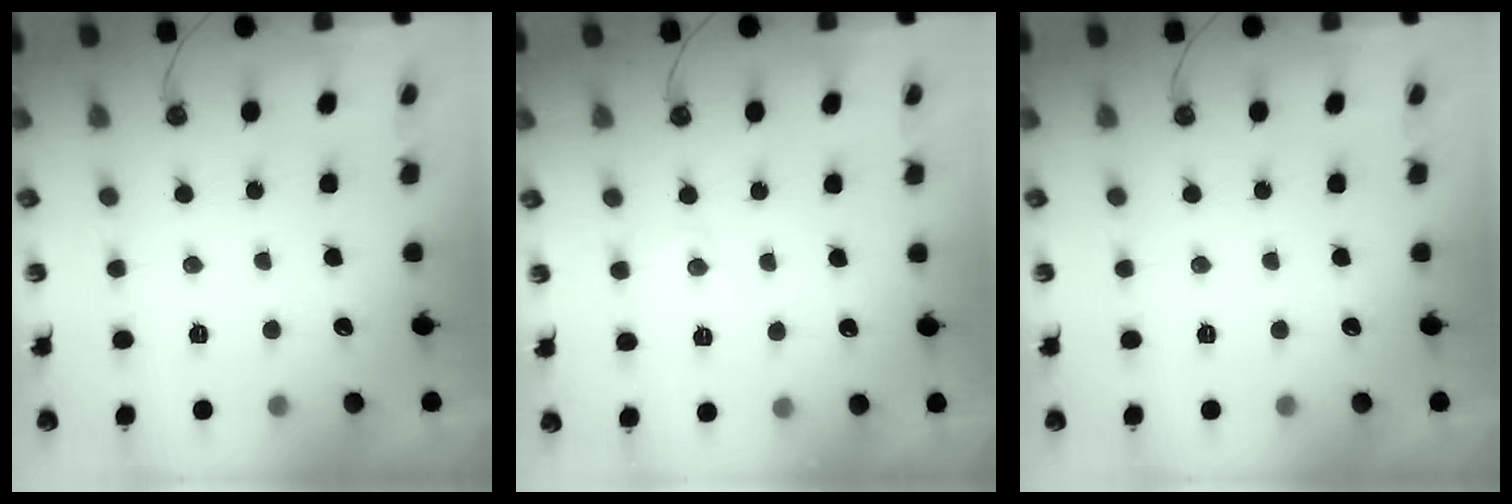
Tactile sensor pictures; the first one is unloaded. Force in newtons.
{"total": 5.0, "press": 5.0, "slide": 0.7}
{"total": 0.0}